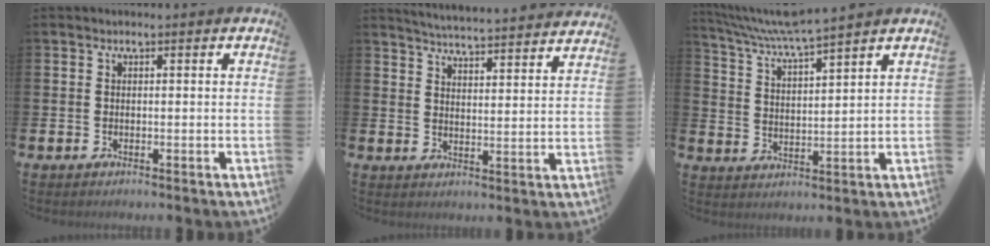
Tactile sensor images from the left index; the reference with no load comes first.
{"total": 5.2, "force": [5.2, -0.2, 0.4], "torque": [-0.021, -0.046, 0.089]}
{"total": 6.4, "force": [6.0, 0.0, 2.2], "torque": [-0.071, -0.032, 0.105]}